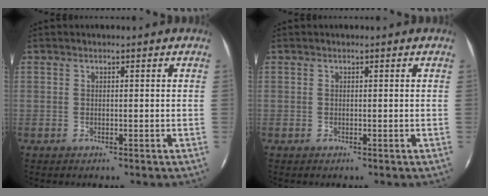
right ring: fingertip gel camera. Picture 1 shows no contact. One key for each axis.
{"total": 0.0}